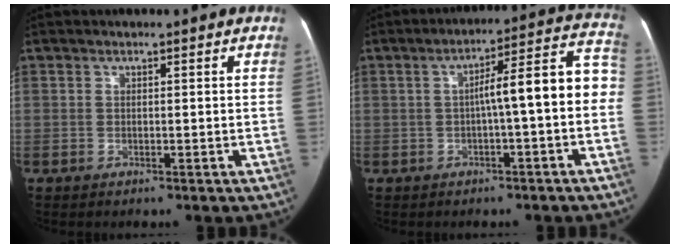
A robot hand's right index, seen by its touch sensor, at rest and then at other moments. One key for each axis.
{"total": 10.1, "fx": -1.0, "fy": 1.0, "fz": 10.0, "tx": -0.129, "ty": 0.046, "tz": -0.018}